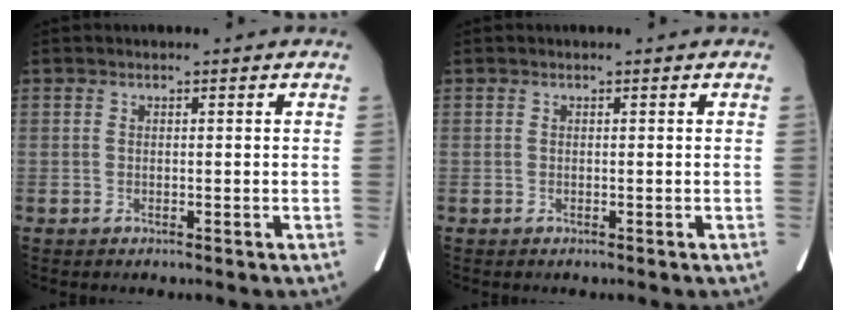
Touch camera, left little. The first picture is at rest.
{"total": 0.0}